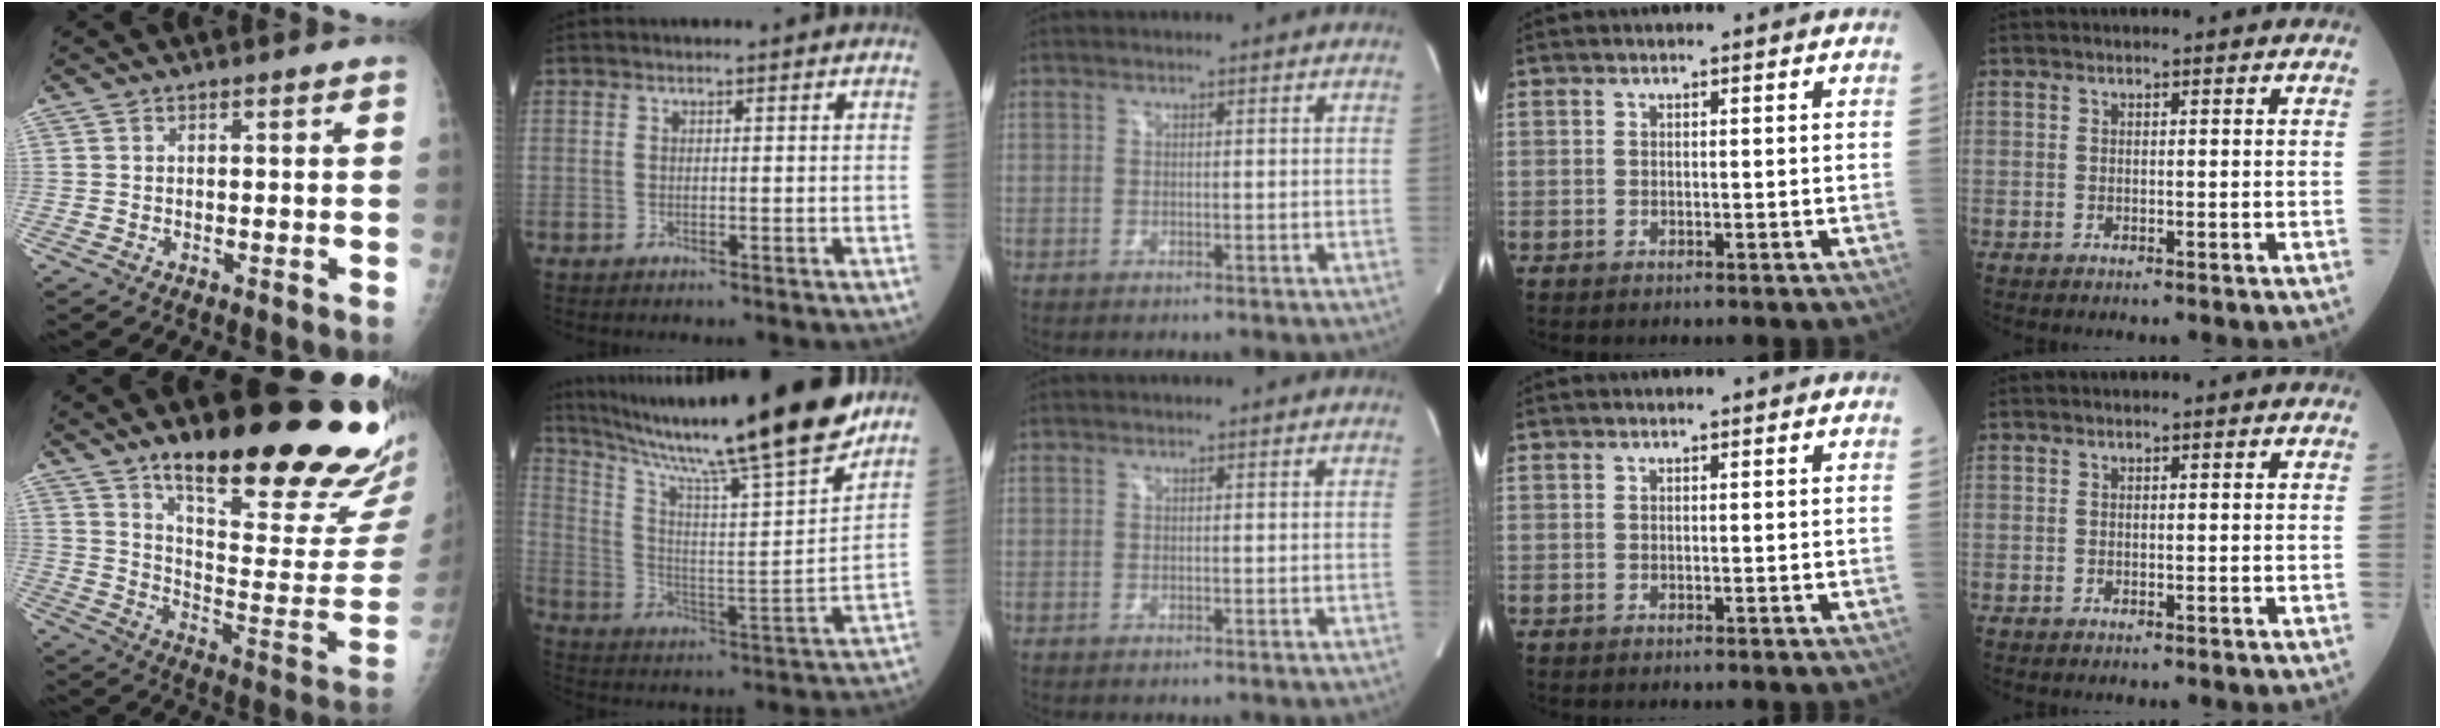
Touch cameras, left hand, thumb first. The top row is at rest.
{"thumb": {"total": 27.1, "force": [19.8, 6.0, 17.6], "torque": [-0.215, -0.118, 0.289]}, "index": {"total": 23.7, "force": [19.7, -0.5, 13.2], "torque": [-0.225, -0.033, 0.309]}}